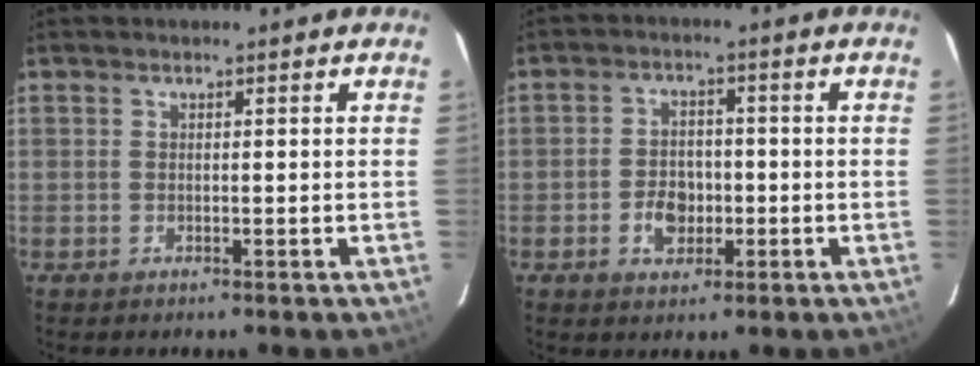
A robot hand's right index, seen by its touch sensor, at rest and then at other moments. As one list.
[{"total": 3.8, "force": [-1.1, 3.0, 2.1], "torque": [-0.040, 0.004, -0.015]}]